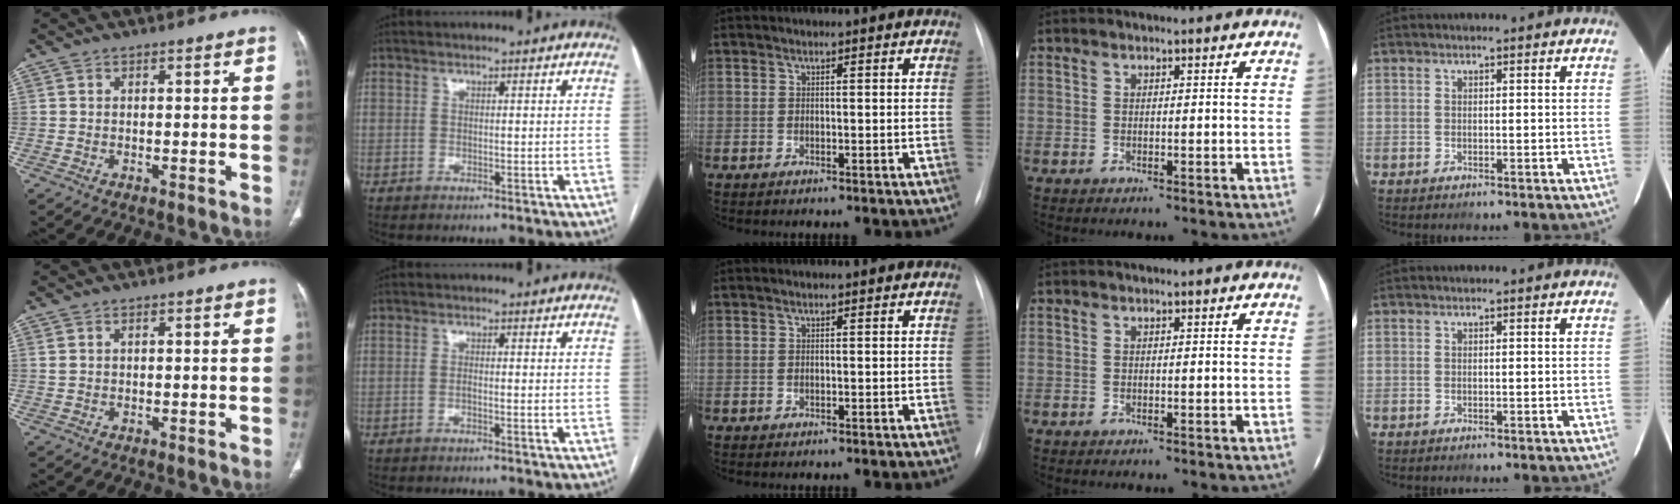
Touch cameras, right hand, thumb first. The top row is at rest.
{"thumb": {"total": 1.3, "force": [0.5, 0.8, 0.8], "torque": [-0.023, 0.008, 0.018]}, "index": {"total": 1.5, "force": [-0.4, 0.2, 1.4], "torque": [-0.022, 0.001, -0.006]}}